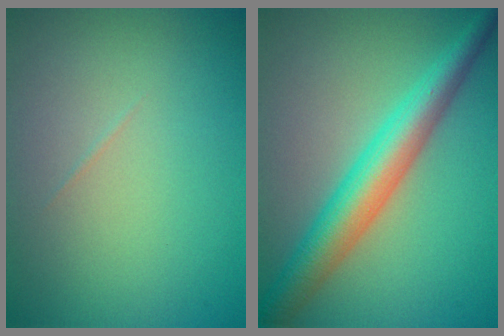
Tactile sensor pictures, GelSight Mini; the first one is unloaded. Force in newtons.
{"total": 5.9, "press": 5.9, "slide": 0.1}